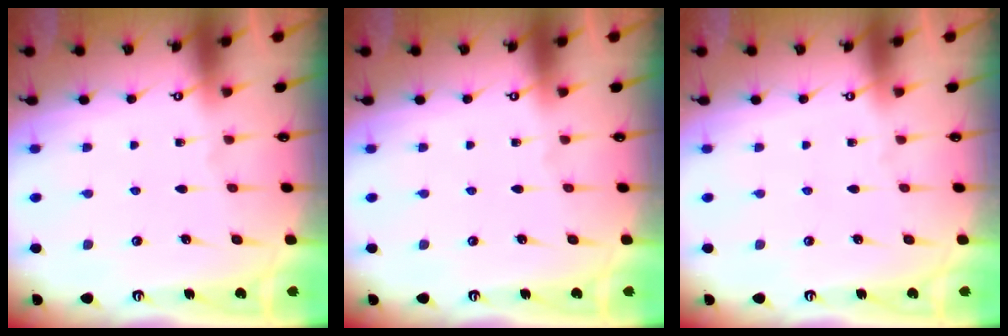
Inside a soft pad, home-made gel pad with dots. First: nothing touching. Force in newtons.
{"total": 0.0}
{"total": 0.0}